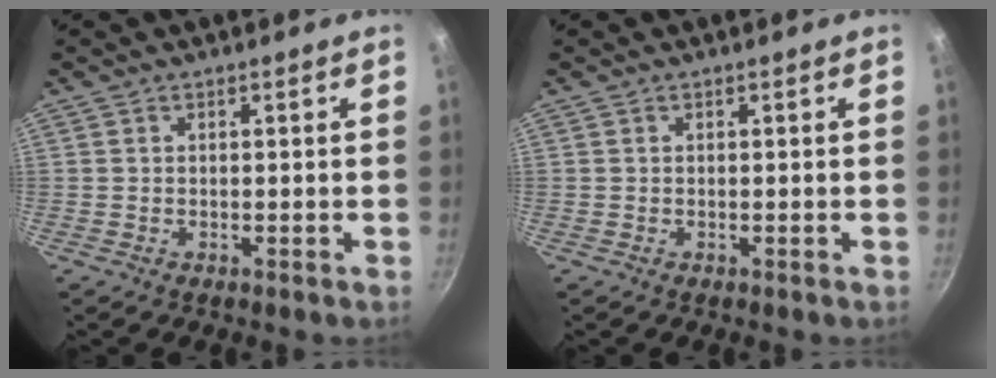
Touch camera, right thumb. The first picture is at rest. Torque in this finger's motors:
{"motor_torque": [-0.29, 0.04, 0.23, 0.49, -0.01]}